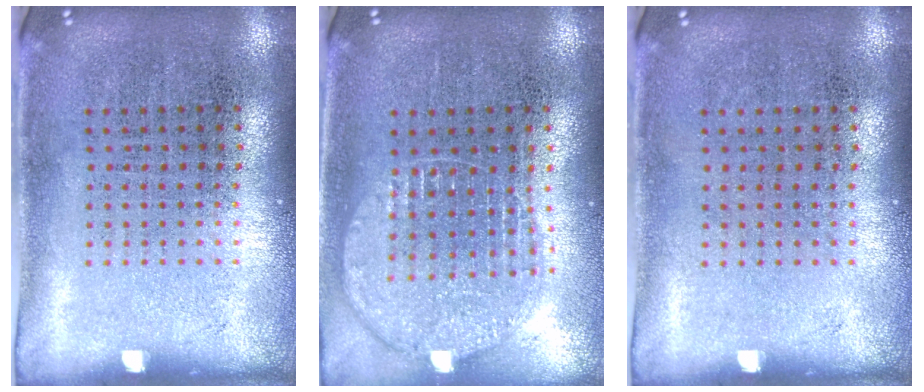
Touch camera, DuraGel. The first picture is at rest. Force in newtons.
{"total": 1.1, "press": 1.1, "slide": 0.3}
{"total": 0.0}